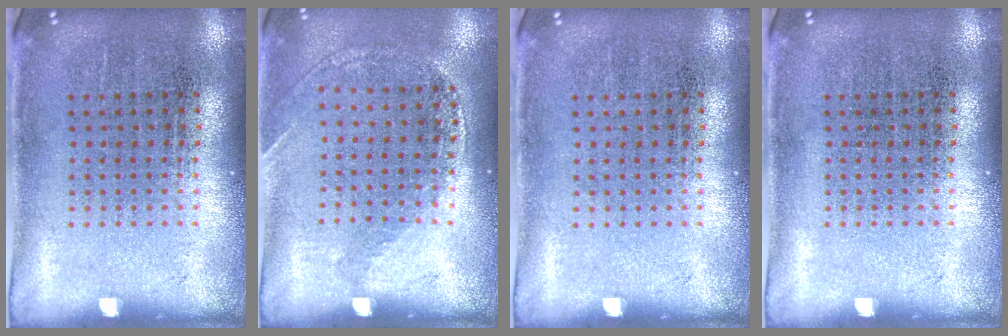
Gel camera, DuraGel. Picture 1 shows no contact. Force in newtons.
{"total": 1.2, "press": 1.1, "slide": 0.5}
{"total": 0.0}
{"total": 0.0}